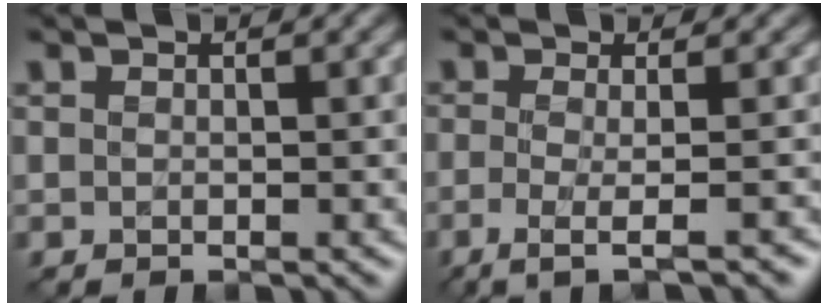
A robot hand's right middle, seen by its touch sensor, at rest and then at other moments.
{"total": 4.0, "force": [-1.4, 1.1, 3.6], "torque": [-0.051, -0.011, -0.034]}